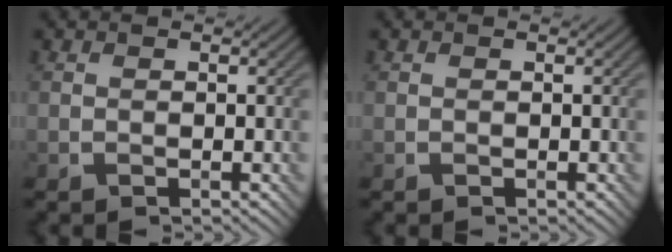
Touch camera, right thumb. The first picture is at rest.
{"total": 0.0}